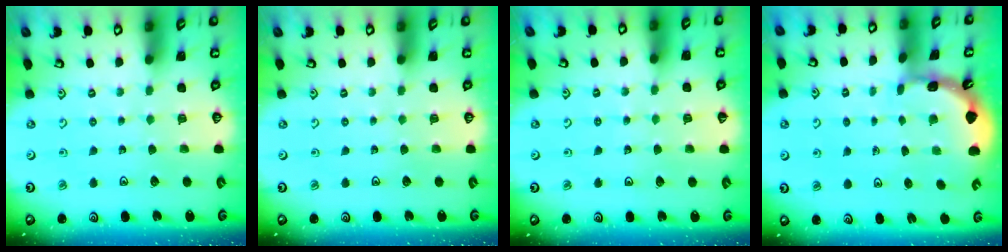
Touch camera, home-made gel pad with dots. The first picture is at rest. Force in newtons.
{"total": 0.0}
{"total": 2.1, "press": 2.1, "slide": 0.2}
{"total": 1.6, "press": 1.6, "slide": 0.2}